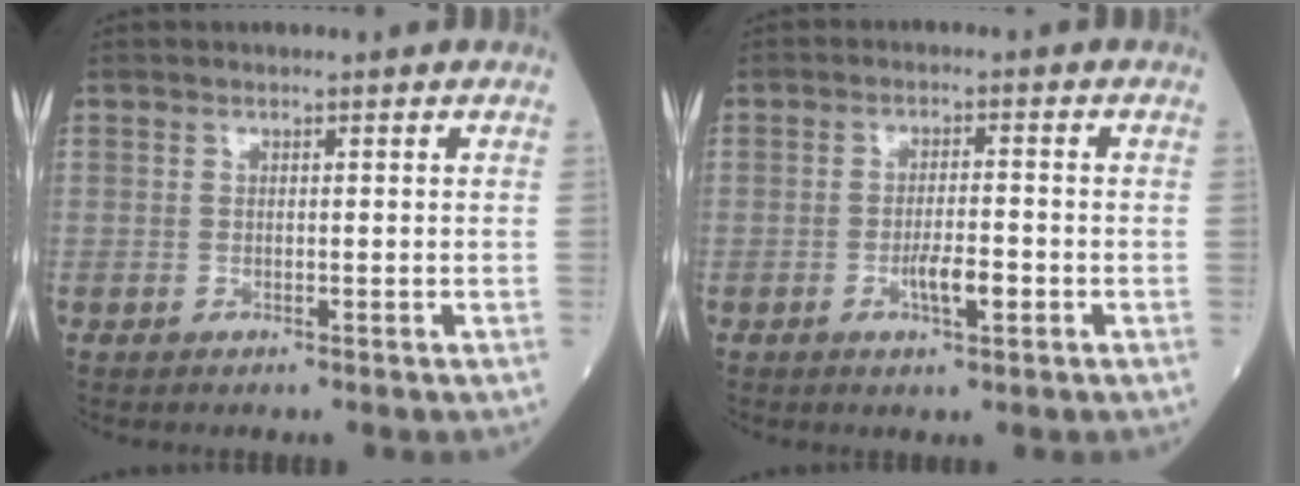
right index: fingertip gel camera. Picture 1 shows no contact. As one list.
[{"total": 4.2, "force": [-1.4, 0.9, 3.9], "torque": [-0.068, 0.000, -0.023]}]